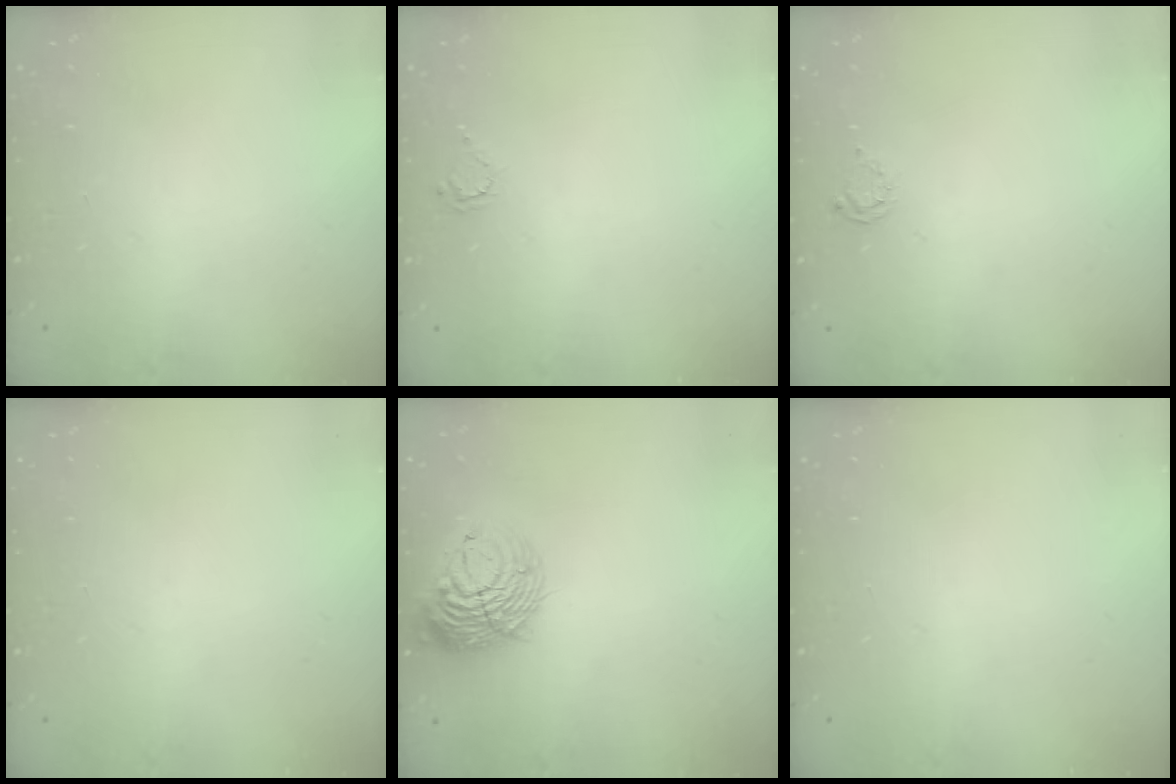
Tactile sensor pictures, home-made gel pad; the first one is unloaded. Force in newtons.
{"total": 2.9, "press": 2.9, "slide": 0.4}
{"total": 2.3, "press": 2.3, "slide": 0.3}
{"total": 0.0}
{"total": 13.4, "press": 13.3, "slide": 1.7}
{"total": 0.0}